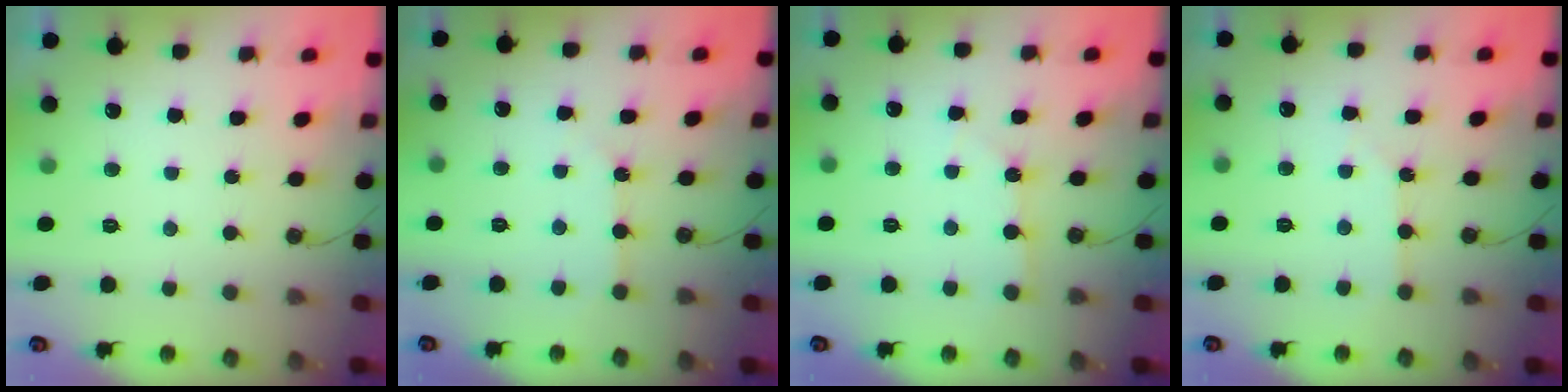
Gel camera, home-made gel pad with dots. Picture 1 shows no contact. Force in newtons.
{"total": 3.8, "press": 3.8, "slide": 0.4}
{"total": 2.0, "press": 2.0, "slide": 0.3}
{"total": 2.5, "press": 2.4, "slide": 0.5}